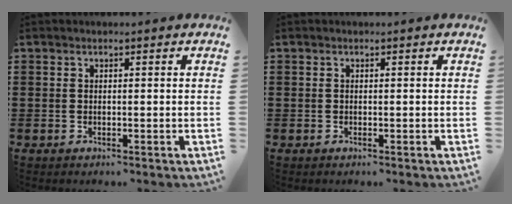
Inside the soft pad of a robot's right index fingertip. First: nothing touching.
{"total": 0.0}